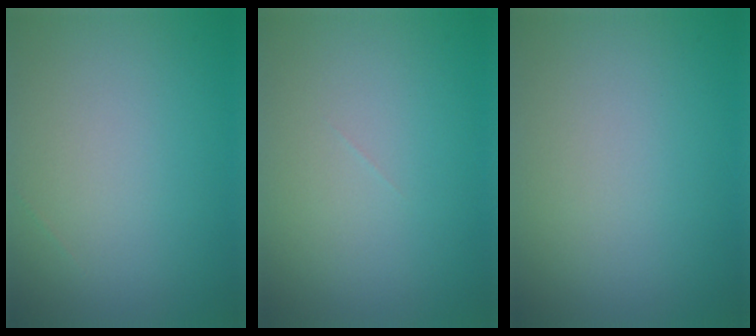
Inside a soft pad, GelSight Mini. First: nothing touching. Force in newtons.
{"total": 0.0}
{"total": 0.0}